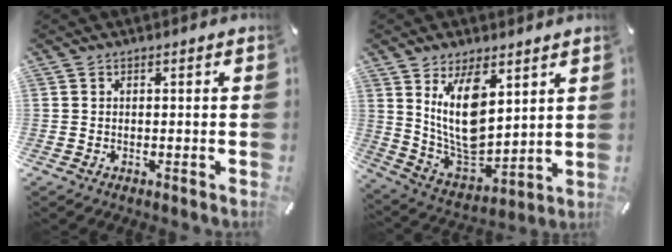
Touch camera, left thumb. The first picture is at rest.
{"total": 14.8, "force": [6.7, 8.3, 10.2], "torque": [-0.223, -0.043, 0.122]}